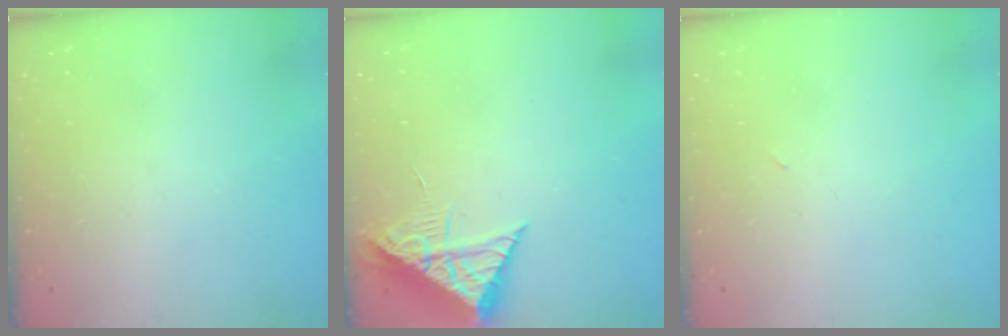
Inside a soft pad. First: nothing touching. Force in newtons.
{"total": 9.8, "press": 9.8, "slide": 0.6}
{"total": 2.4, "press": 2.3, "slide": 0.8}